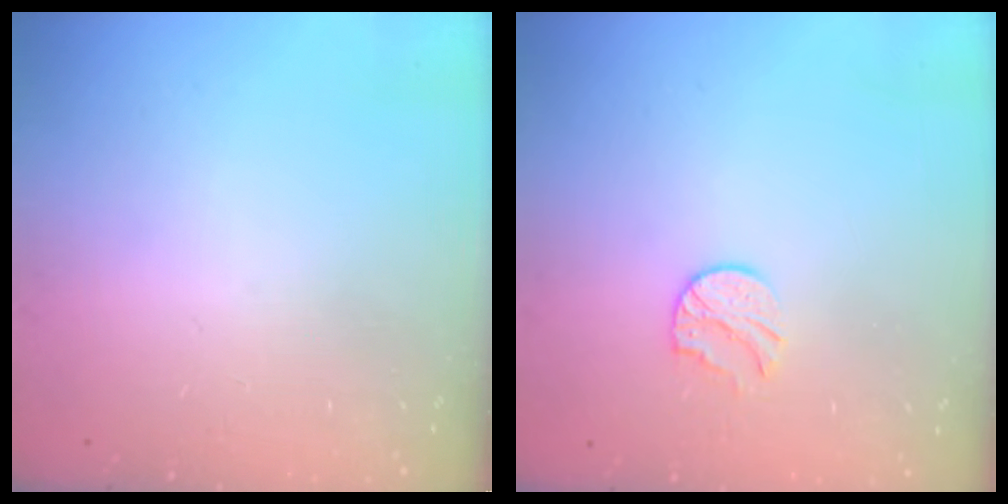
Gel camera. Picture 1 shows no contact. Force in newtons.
{"total": 8.0, "press": 8.0, "slide": 0.7}